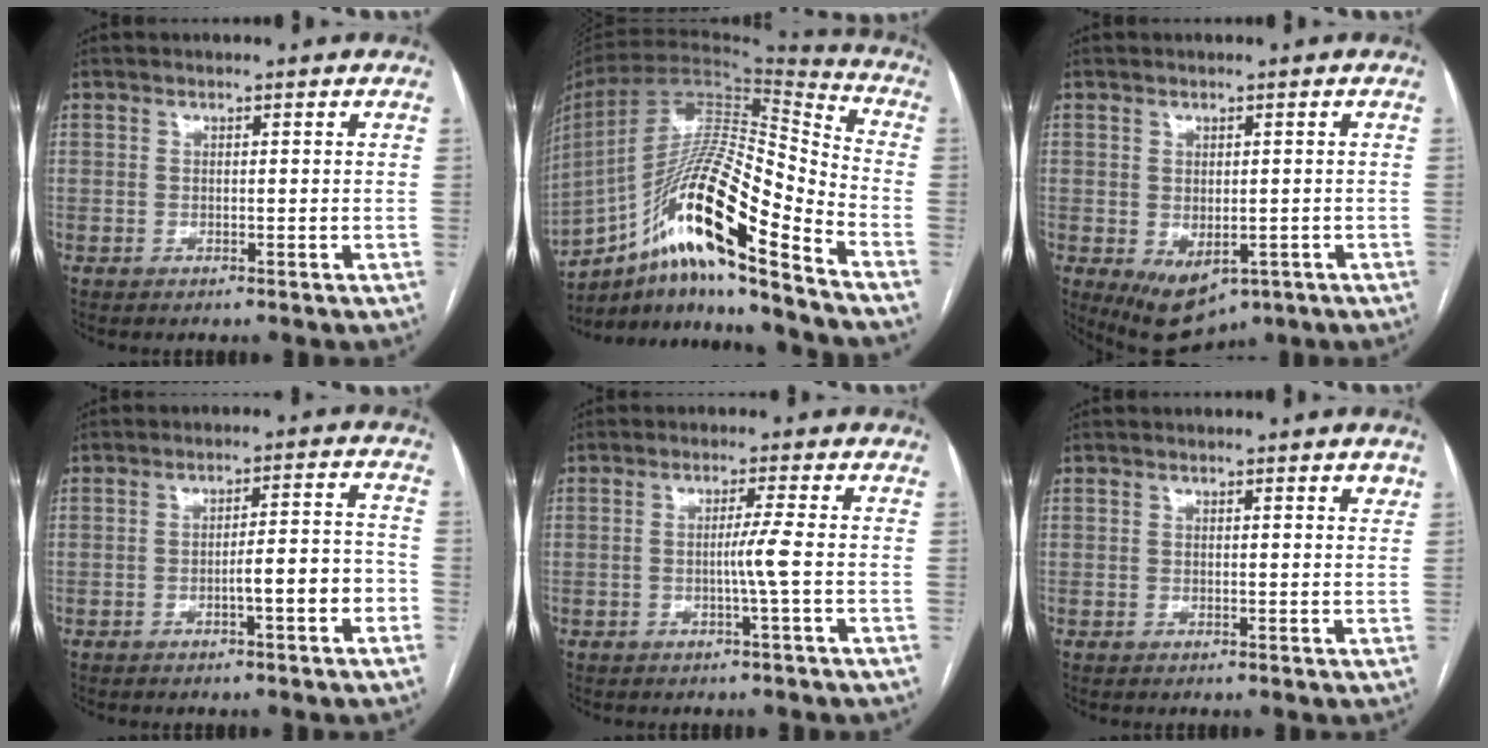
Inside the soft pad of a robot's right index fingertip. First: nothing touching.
{"total": 21.8, "force": [-12.7, 2.2, 17.6], "torque": [-0.323, 0.001, -0.225]}
{"total": 7.5, "force": [-3.4, 4.3, 5.1], "torque": [-0.073, -0.014, -0.037]}
{"total": 6.1, "force": [-2.5, 0.6, 5.6], "torque": [-0.080, 0.019, -0.034]}
{"total": 3.1, "force": [-0.6, -1.2, 2.8], "torque": [-0.048, -0.002, -0.012]}
{"total": 1.6, "force": [1.2, 0.3, 1.0], "torque": [-0.013, -0.003, 0.009]}